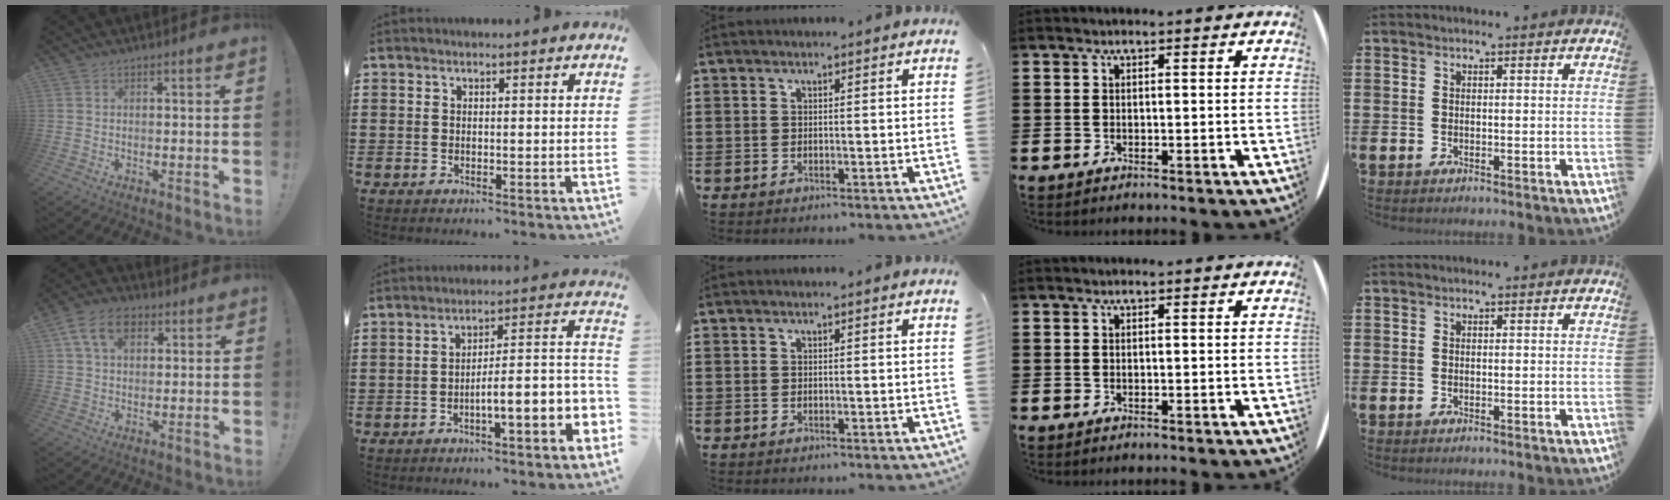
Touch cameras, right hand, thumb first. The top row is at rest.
{"thumb": {"total": 10.5, "force": [4.3, 6.8, 6.7], "torque": [-0.107, 0.005, 0.081]}, "index": {"total": 5.9, "force": [-2.9, 0.5, 5.1], "torque": [-0.082, -0.032, -0.061]}}